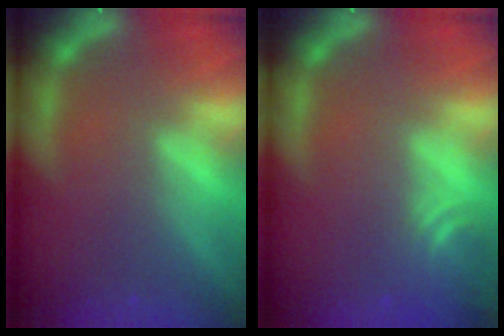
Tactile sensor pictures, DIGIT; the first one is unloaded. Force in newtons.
{"total": 3.0}